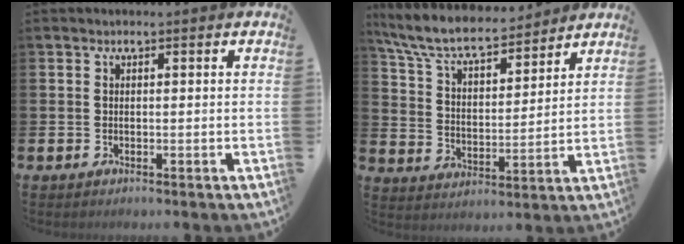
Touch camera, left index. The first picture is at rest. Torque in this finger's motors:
{"motor_torque": [1.11, -1.03, 0.52, 0.21]}